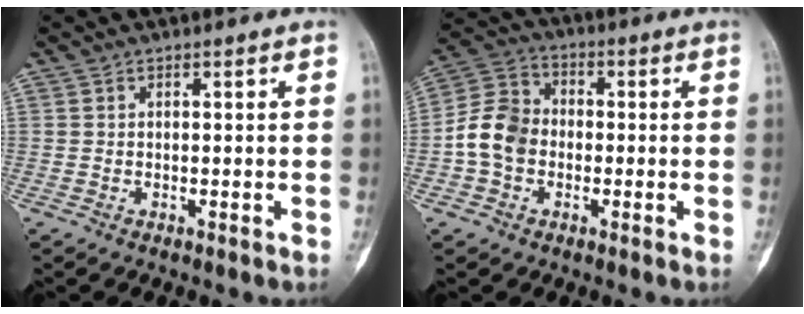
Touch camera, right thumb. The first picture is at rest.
{"total": 9.2, "force": [-1.4, 7.4, 5.3], "torque": [-0.090, 0.030, -0.038]}